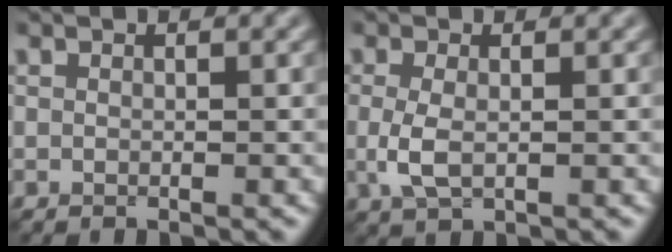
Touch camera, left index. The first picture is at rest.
{"total": 2.5, "force": [-0.3, 1.3, 2.2], "torque": [-0.058, -0.004, -0.005]}